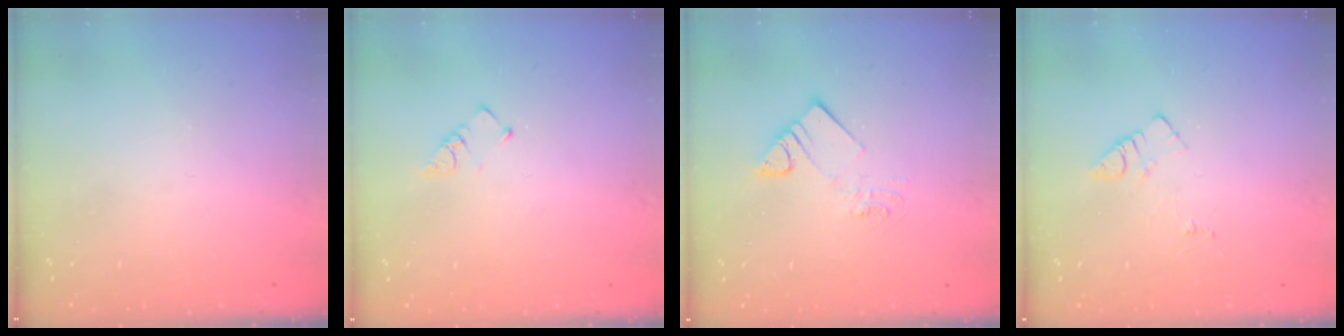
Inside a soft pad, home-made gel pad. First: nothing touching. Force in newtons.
{"total": 1.9, "press": 1.9, "slide": 0.3}
{"total": 7.5, "press": 7.5, "slide": 0.4}
{"total": 7.2, "press": 7.2, "slide": 0.6}